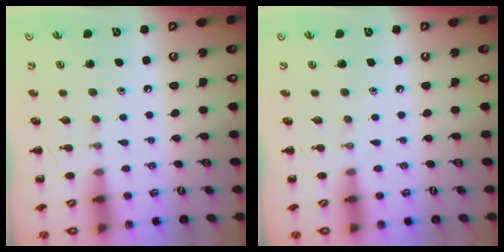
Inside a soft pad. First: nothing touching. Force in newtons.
{"total": 0.0}